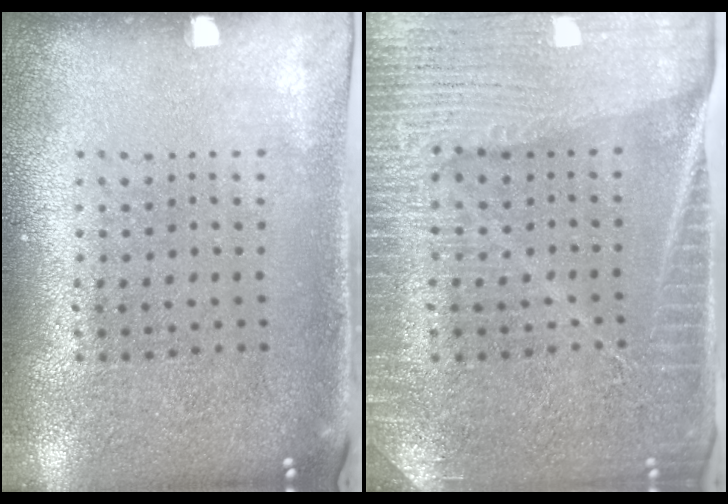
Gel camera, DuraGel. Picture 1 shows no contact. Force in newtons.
{"total": 4.0, "press": 3.7, "slide": 1.4}